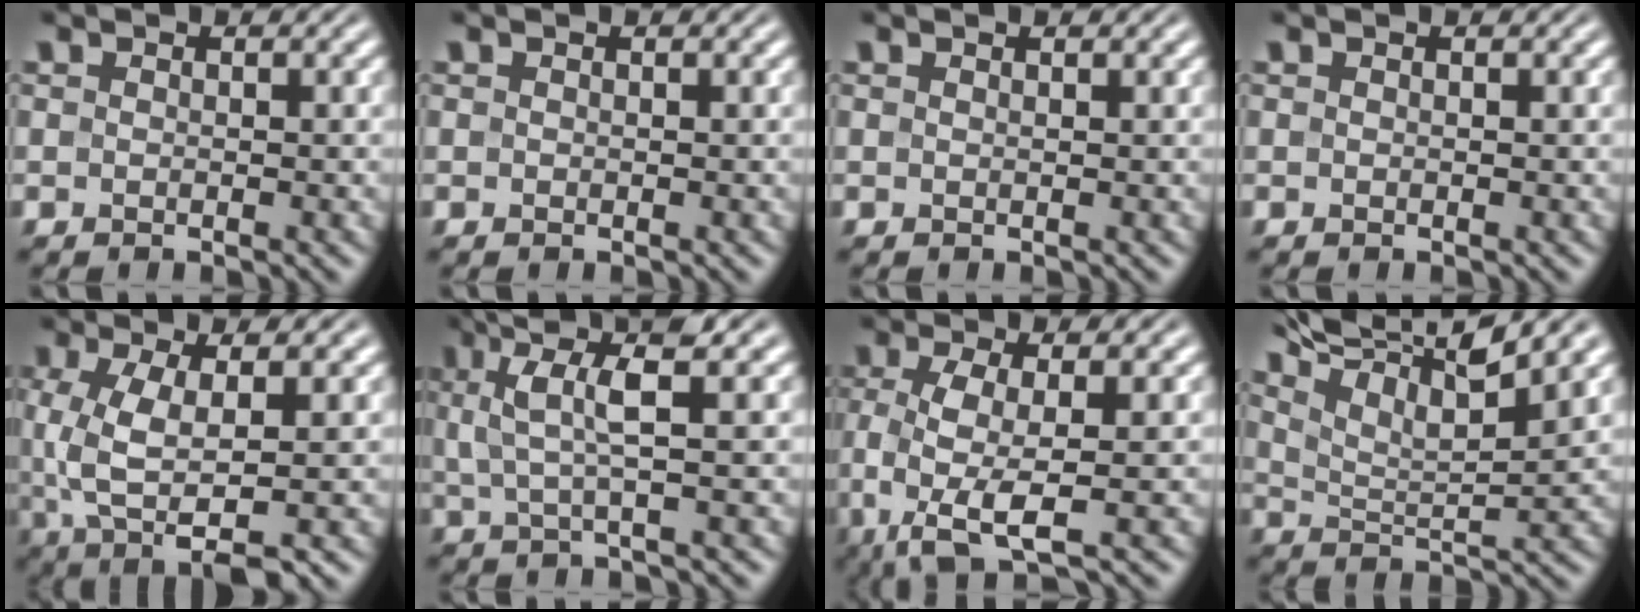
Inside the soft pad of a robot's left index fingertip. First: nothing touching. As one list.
[{"total": 0.0}, {"total": 0.9, "force": [0.7, 0.2, 0.5], "torque": [-0.009, 0.000, 0.005]}, {"total": 0.0}, {"total": 6.5, "force": [-0.4, 2.4, 6.0], "torque": [-0.131, -0.007, -0.006]}, {"total": 5.2, "force": [2.0, 0.7, 4.7], "torque": [-0.088, 0.007, 0.036]}, {"total": 5.2, "force": [-1.3, 1.3, 4.9], "torque": [-0.097, -0.008, -0.034]}, {"total": 8.8, "force": [6.6, 1.6, 5.5], "torque": [-0.099, 0.015, 0.111]}]